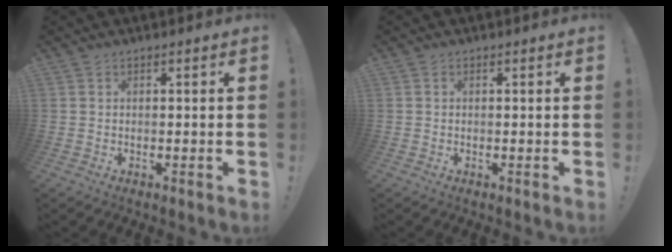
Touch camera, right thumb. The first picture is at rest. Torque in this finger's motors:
{"motor_torque": [-0.13, -0.22, -0.24, 0.35, 0.10]}